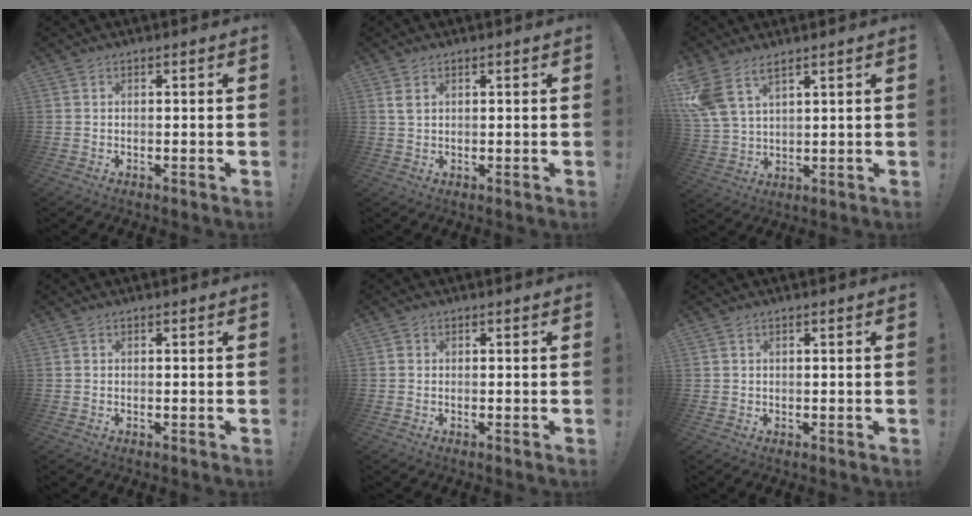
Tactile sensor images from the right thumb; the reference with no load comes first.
{"total": 2.0, "force": [1.0, 1.2, 1.3], "torque": [-0.011, -0.003, 0.016]}
{"total": 8.8, "force": [6.2, 4.5, 4.5], "torque": [-0.095, -0.025, 0.123]}
{"total": 0.0}
{"total": 0.5, "force": [-0.1, 0.5, -0.1], "torque": [-0.001, 0.002, 0.000]}
{"total": 1.1, "force": [0.4, 1.0, 0.0], "torque": [0.007, -0.002, 0.006]}